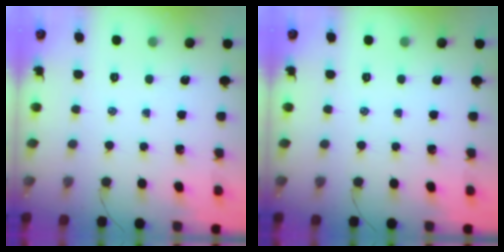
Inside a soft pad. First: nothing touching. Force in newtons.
{"total": 0.0}